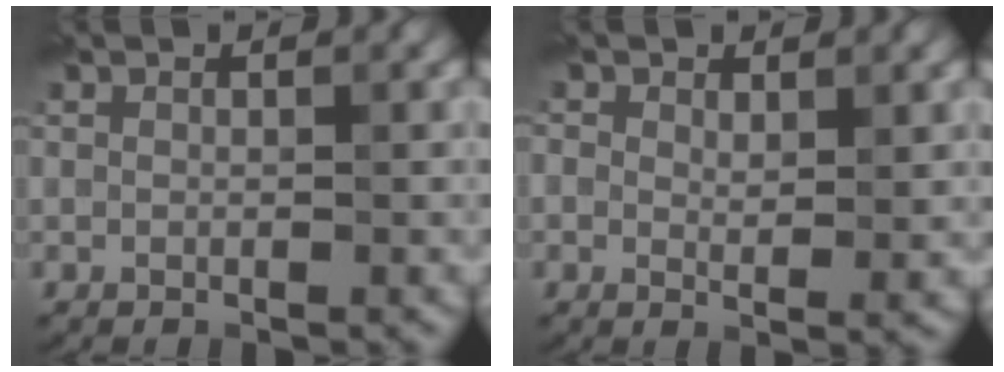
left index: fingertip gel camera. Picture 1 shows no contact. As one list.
[{"total": 2.0, "force": [0.8, 1.1, 1.5], "torque": [-0.029, -0.001, 0.014]}]